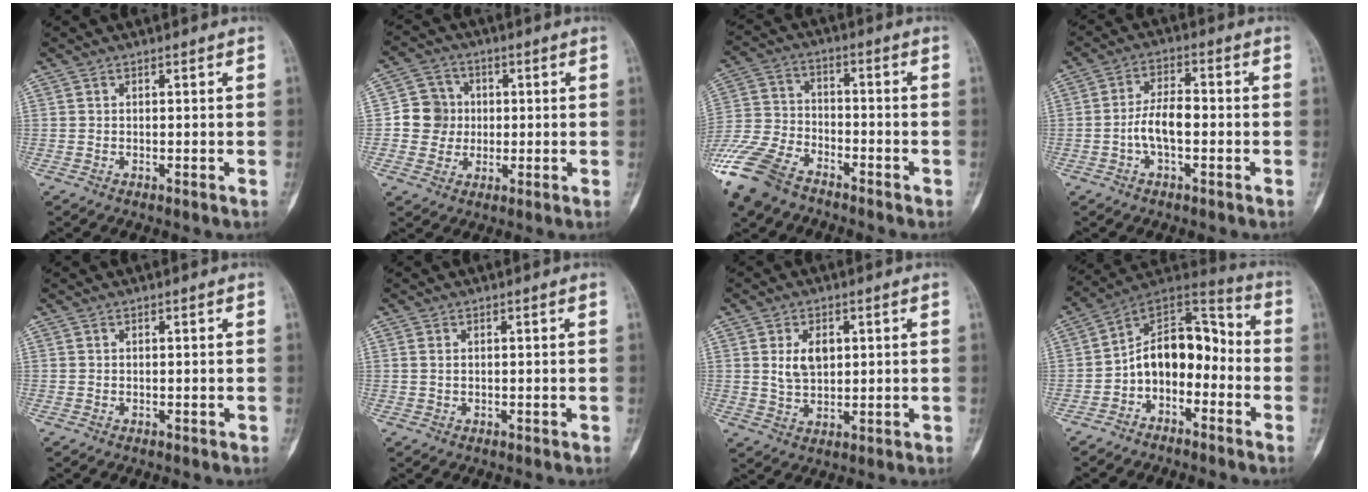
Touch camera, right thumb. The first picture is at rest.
{"total": 7.5, "force": [-0.2, 7.2, 2.0], "torque": [0.007, 0.012, -0.010]}
{"total": 16.9, "force": [-11.6, 8.9, 8.6], "torque": [-0.197, 0.024, -0.221]}
{"total": 6.7, "force": [-1.6, 3.2, 5.7], "torque": [-0.102, 0.024, -0.035]}
{"total": 0.0}
{"total": 1.0, "force": [0.1, 0.8, 0.6], "torque": [-0.012, 0.000, 0.002]}
{"total": 6.2, "force": [1.4, 4.2, 4.3], "torque": [-0.054, -0.007, 0.030]}
{"total": 13.3, "force": [-3.5, 8.7, 9.4], "torque": [-0.114, 0.081, -0.073]}